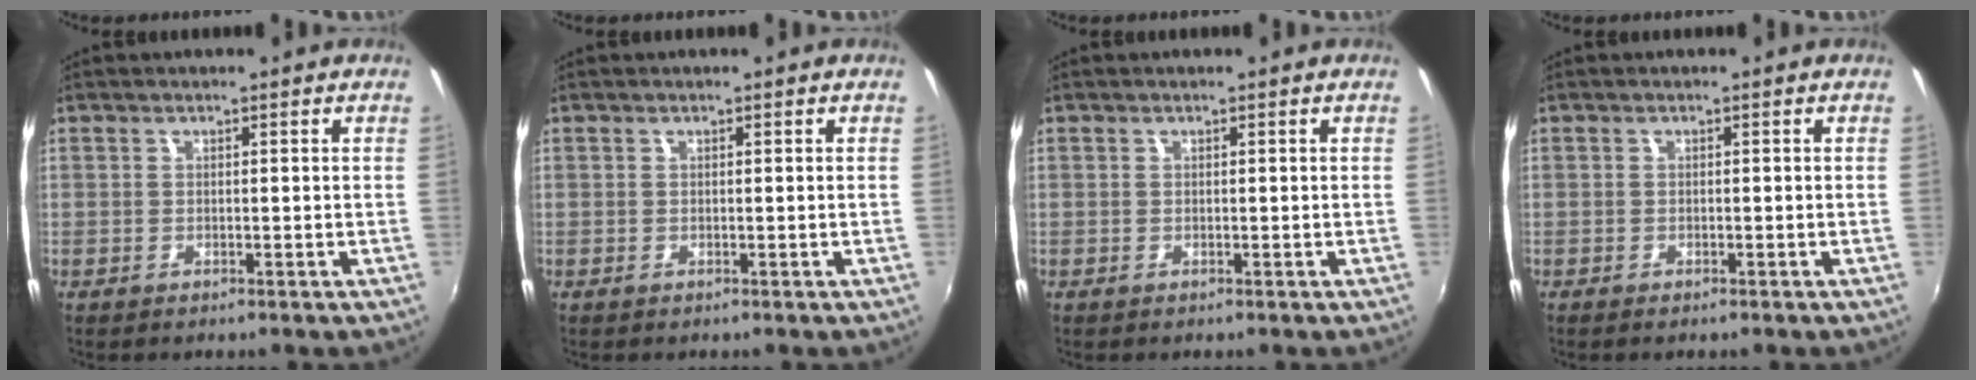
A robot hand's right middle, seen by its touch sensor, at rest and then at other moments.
{"total": 0.0}
{"total": 0.0}
{"total": 0.7, "force": [-0.6, 0.2, 0.3], "torque": [-0.008, -0.003, -0.012]}